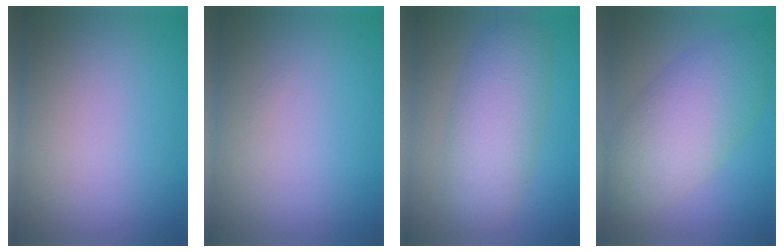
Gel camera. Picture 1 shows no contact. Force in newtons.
{"total": 0.0}
{"total": 6.0, "press": 6.0, "slide": 0.2}
{"total": 7.8, "press": 7.8, "slide": 0.4}